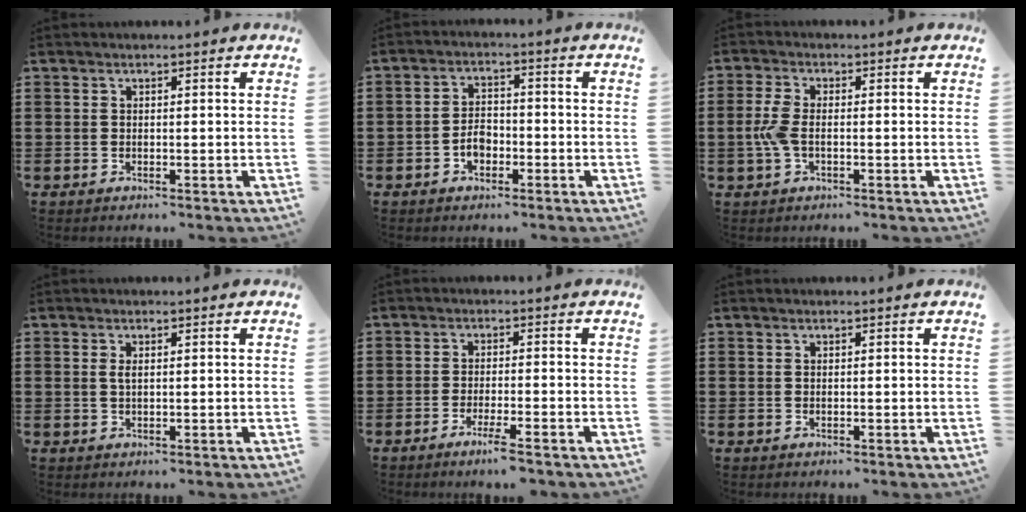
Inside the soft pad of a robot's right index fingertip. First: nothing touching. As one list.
[{"total": 3.6, "force": [-1.5, 2.3, 2.3], "torque": [-0.052, 0.002, -0.032]}, {"total": 4.0, "force": [-0.8, 1.8, 3.5], "torque": [-0.089, -0.006, -0.021]}, {"total": 1.2, "force": [0.3, 0.4, 1.1], "torque": [-0.023, 0.002, 0.005]}, {"total": 5.6, "force": [-4.3, 0.4, 3.6], "torque": [-0.063, -0.007, -0.075]}, {"total": 0.0}]